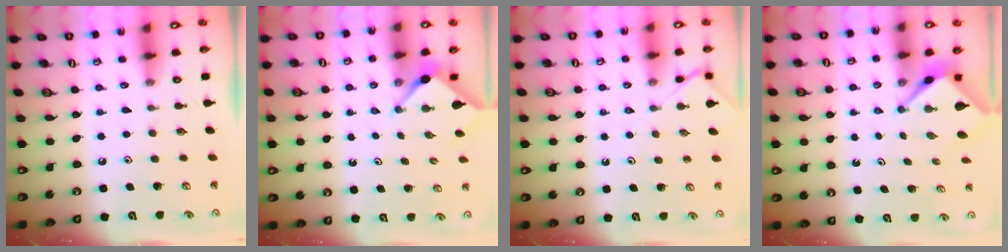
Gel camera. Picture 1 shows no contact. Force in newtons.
{"total": 2.9, "press": 2.9, "slide": 0.3}
{"total": 5.2, "press": 5.1, "slide": 0.7}
{"total": 2.5, "press": 2.5, "slide": 0.1}